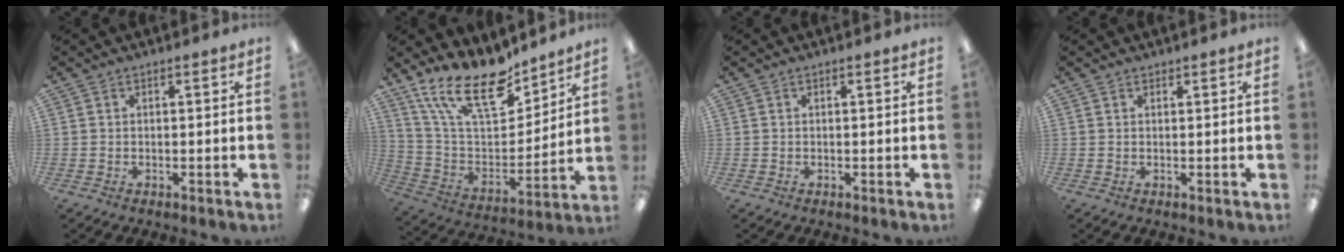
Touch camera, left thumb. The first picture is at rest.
{"total": 19.9, "force": [14.7, 7.6, 11.1], "torque": [-0.226, -0.090, 0.261]}
{"total": 0.0}
{"total": 0.7, "force": [0.6, 0.2, 0.0], "torque": [0.000, 0.001, 0.012]}